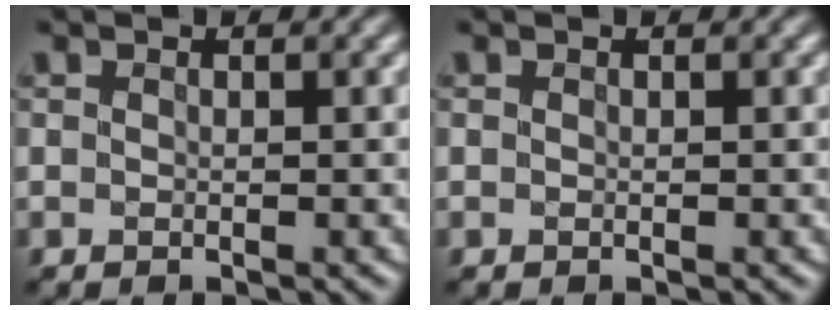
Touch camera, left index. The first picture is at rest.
{"total": 0.0}